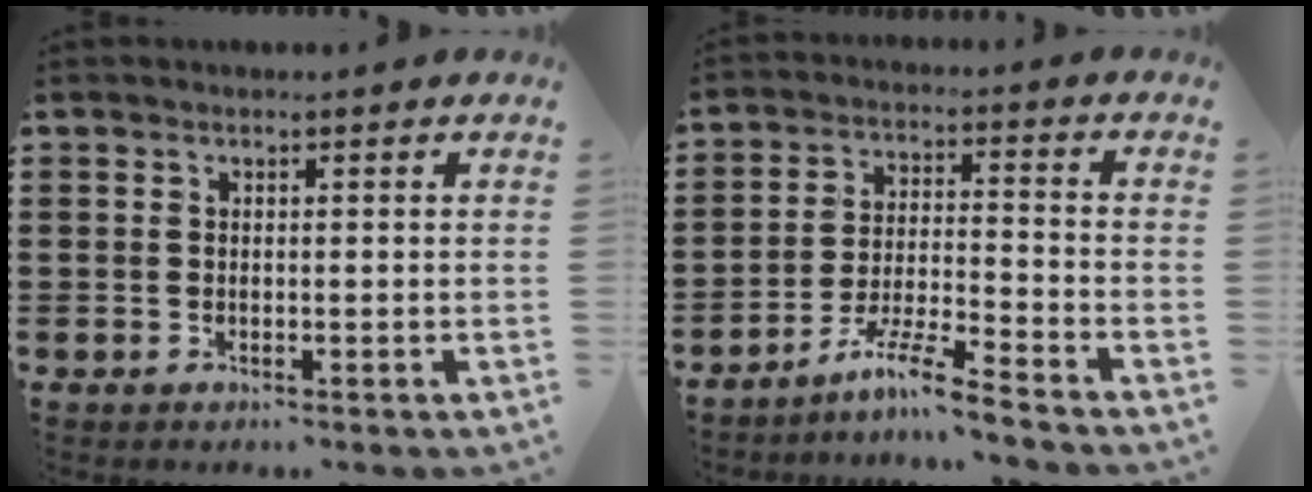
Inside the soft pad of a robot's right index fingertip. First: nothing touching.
{"total": 7.3, "force": [-6.3, -0.4, 3.7], "torque": [-0.080, -0.011, -0.123]}